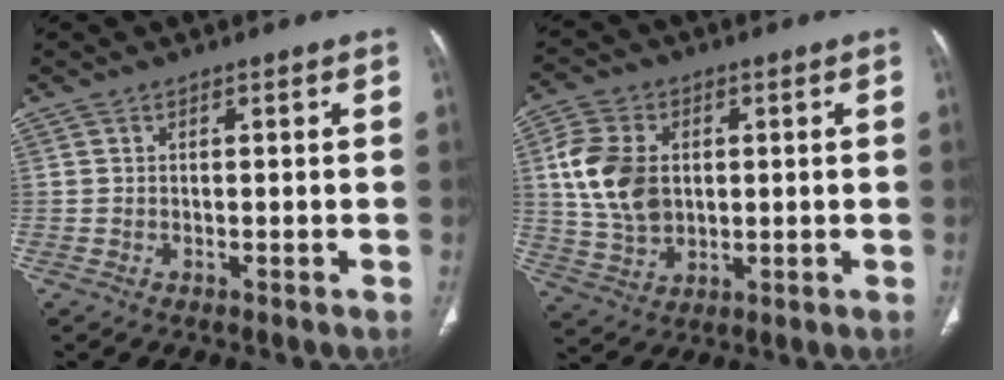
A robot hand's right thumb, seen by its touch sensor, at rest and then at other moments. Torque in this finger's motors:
{"motor_torque": [-0.82, 1.27, 1.08, 0.38, 0.25]}